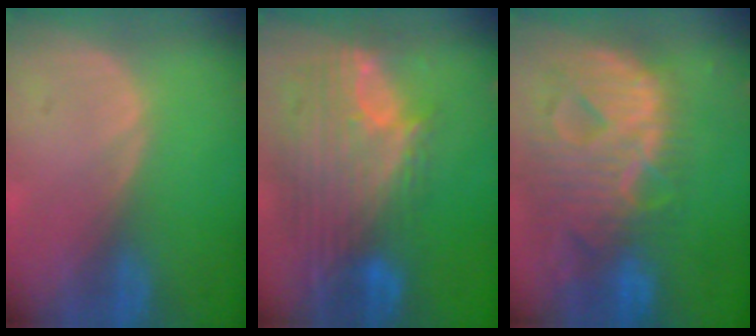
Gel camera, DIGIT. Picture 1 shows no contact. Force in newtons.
{"total": 12.1, "press": 10.2, "slide": 6.5}
{"total": 13.1, "press": 11.2, "slide": 6.9}